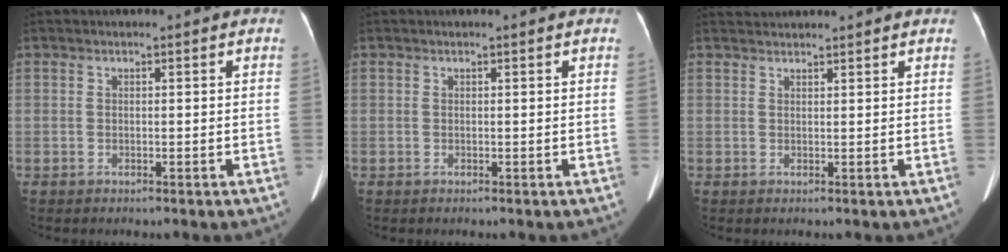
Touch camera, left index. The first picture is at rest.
{"total": 0.0}
{"total": 2.5, "force": [2.4, 0.3, 0.0], "torque": [-0.007, 0.029, 0.043]}